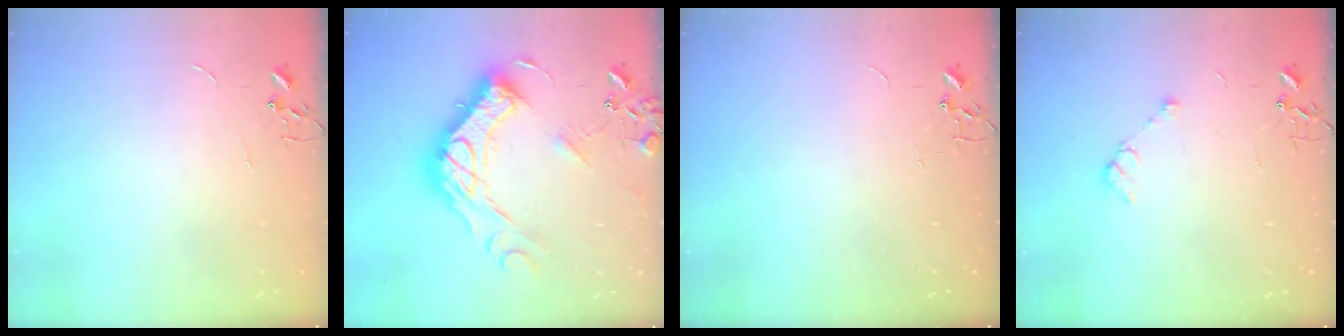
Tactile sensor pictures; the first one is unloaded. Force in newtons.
{"total": 24.3, "press": 24.2, "slide": 2.1}
{"total": 0.0}
{"total": 5.6, "press": 5.6, "slide": 0.8}